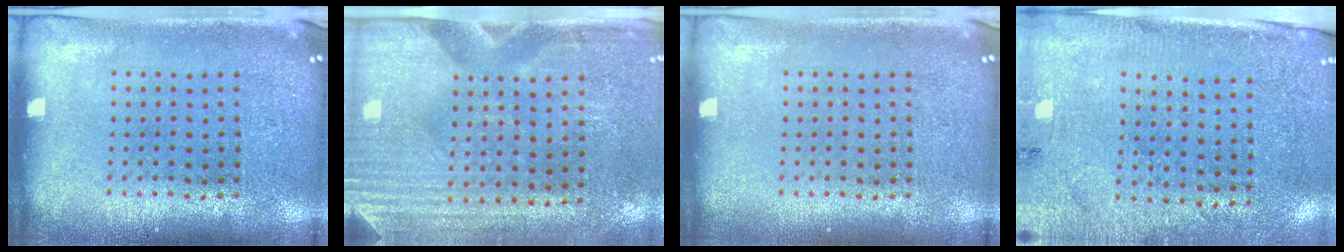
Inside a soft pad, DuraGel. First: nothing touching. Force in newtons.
{"total": 2.9, "press": 2.6, "slide": 1.5}
{"total": 0.0}
{"total": 2.7, "press": 2.5, "slide": 1.1}